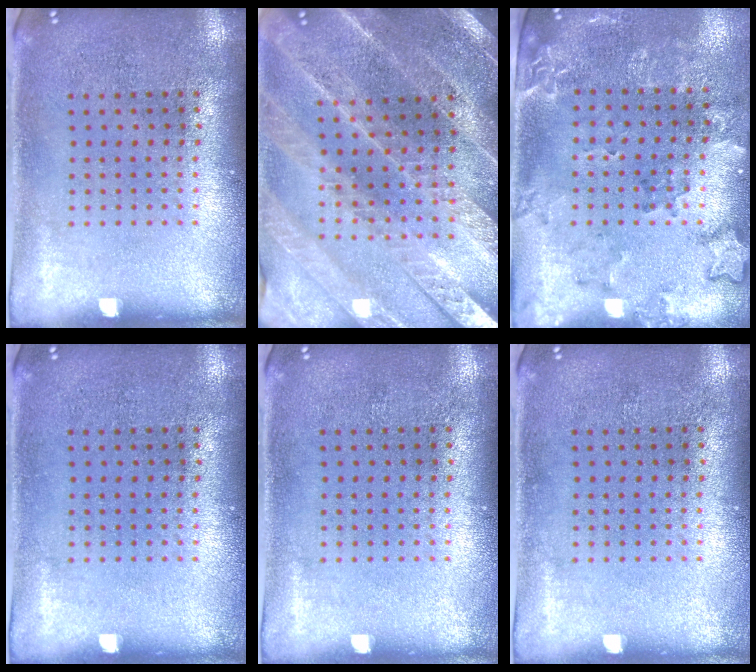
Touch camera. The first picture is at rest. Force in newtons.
{"total": 2.8, "press": 2.7, "slide": 0.4}
{"total": 1.8, "press": 1.5, "slide": 0.9}
{"total": 0.0}
{"total": 0.0}
{"total": 0.0}